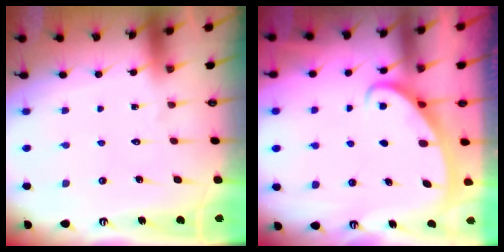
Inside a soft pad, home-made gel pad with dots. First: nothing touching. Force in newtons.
{"total": 2.6, "press": 2.6, "slide": 0.3}